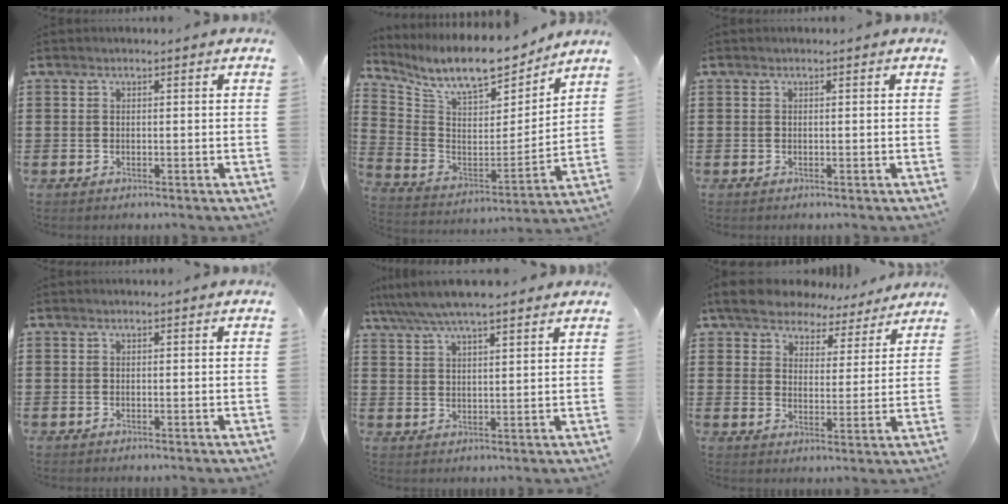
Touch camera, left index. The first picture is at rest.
{"total": 11.6, "force": [10.0, 2.2, 5.4], "torque": [-0.139, -0.063, 0.173]}
{"total": 0.0}
{"total": 0.0}
{"total": 5.7, "force": [4.8, 0.9, 2.9], "torque": [-0.070, -0.013, 0.085]}
{"total": 6.5, "force": [6.2, 1.8, 0.8], "torque": [-0.042, -0.034, 0.109]}